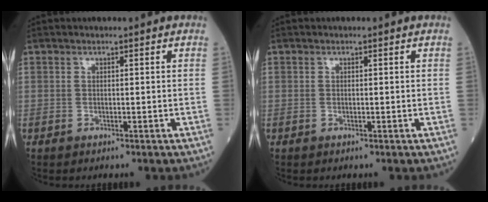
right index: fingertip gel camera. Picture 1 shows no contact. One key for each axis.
{"total": 0.0}